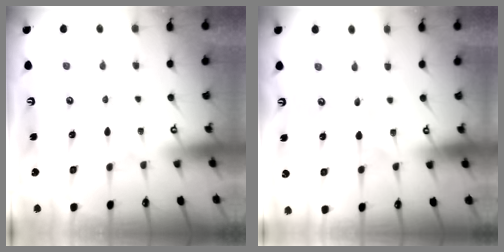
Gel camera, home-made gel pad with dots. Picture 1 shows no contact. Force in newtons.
{"total": 1.6, "press": 1.6, "slide": 0.1}